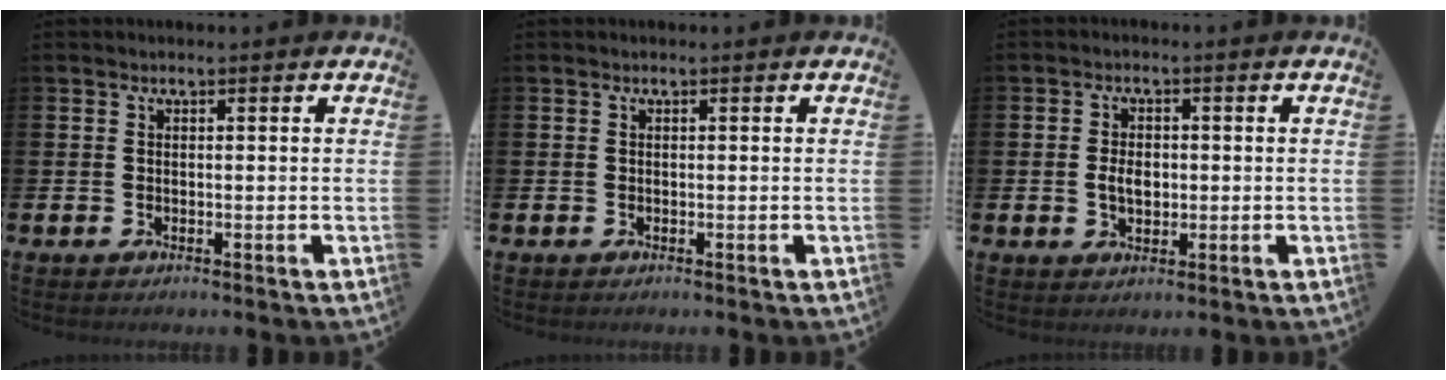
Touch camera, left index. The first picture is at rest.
{"total": 0.0}
{"total": 3.2, "force": [0.0, 2.2, 2.4], "torque": [-0.030, 0.000, -0.006]}